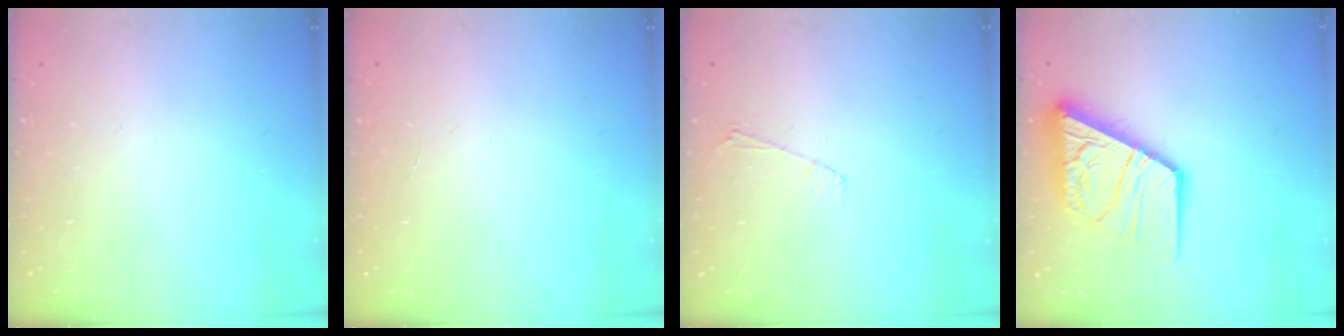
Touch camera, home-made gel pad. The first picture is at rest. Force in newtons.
{"total": 0.0}
{"total": 4.9, "press": 4.9, "slide": 0.6}
{"total": 16.9, "press": 16.8, "slide": 1.8}